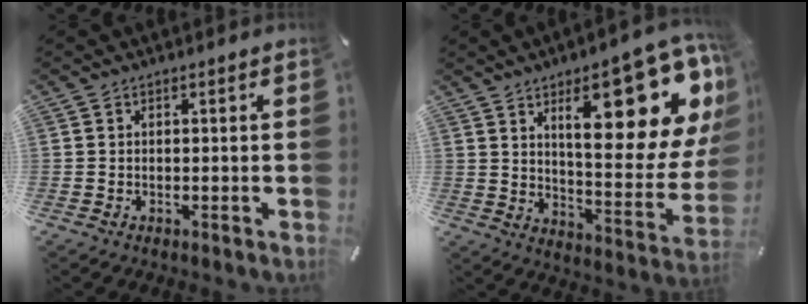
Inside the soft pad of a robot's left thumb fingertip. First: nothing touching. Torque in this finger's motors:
{"motor_torque": [2.51, 2.50, 1.46, -1.31, 0.19]}